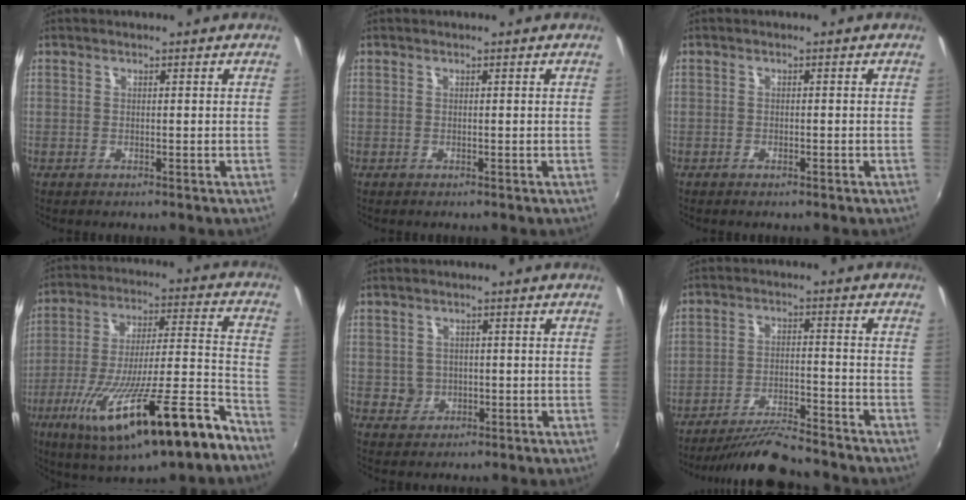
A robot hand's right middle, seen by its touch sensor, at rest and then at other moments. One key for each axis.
{"total": 0.0}
{"total": 0.8, "fx": -0.6, "fy": 0.3, "fz": 0.4, "tx": -0.008, "ty": -0.003, "tz": -0.012}
{"total": 24.8, "fx": -14.6, "fy": 4.3, "fz": 19.6, "tx": -0.335, "ty": -0.054, "tz": -0.234}
{"total": 3.4, "fx": -0.4, "fy": 3.4, "fz": 0.5, "tx": -0.009, "ty": 0.003, "tz": -0.003}
{"total": 10.5, "fx": -9.8, "fy": 1.0, "fz": 3.9, "tx": -0.089, "ty": -0.007, "tz": -0.163}